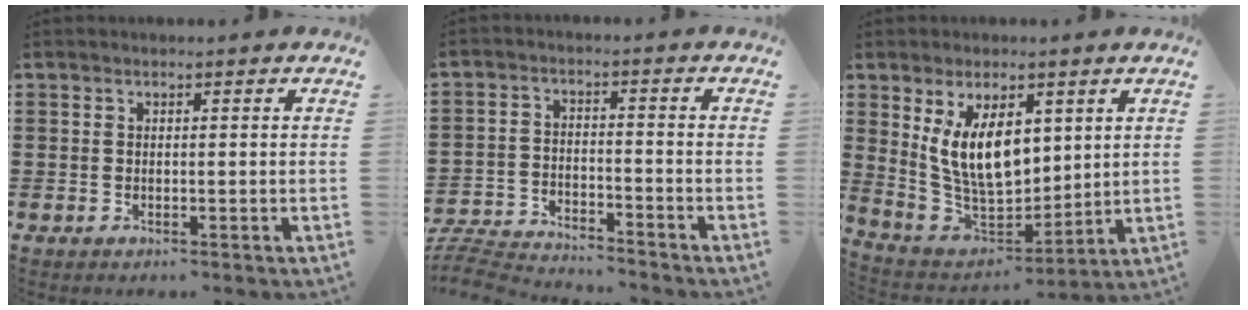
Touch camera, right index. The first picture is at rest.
{"total": 5.3, "force": [-5.3, 0.4, 0.6], "torque": [-0.030, -0.001, -0.113]}
{"total": 10.2, "force": [3.4, 5.6, 7.8], "torque": [-0.172, -0.008, 0.062]}